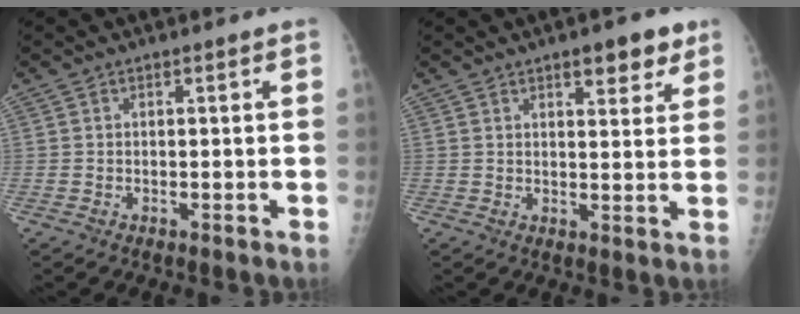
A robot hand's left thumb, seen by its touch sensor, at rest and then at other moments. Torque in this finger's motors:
{"motor_torque": [0.85, 0.46, 0.51, -0.02, 0.02]}